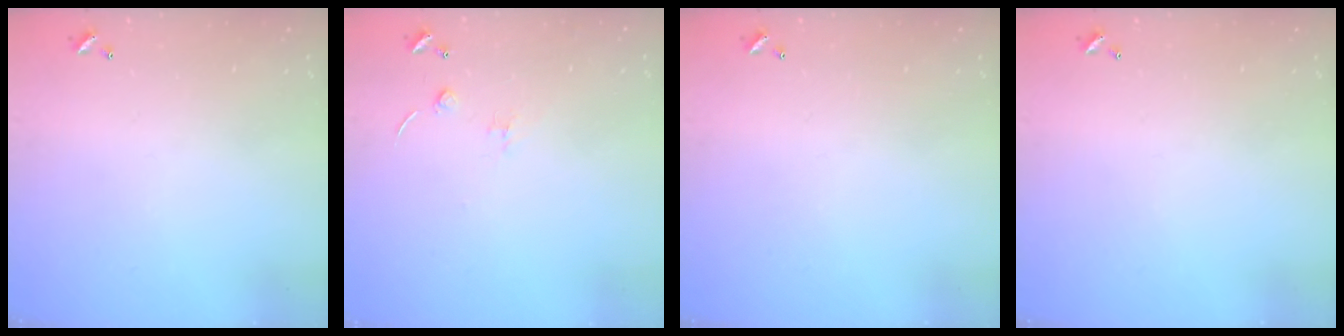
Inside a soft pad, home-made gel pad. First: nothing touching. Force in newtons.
{"total": 1.5, "press": 1.4, "slide": 0.5}
{"total": 0.0}
{"total": 0.0}